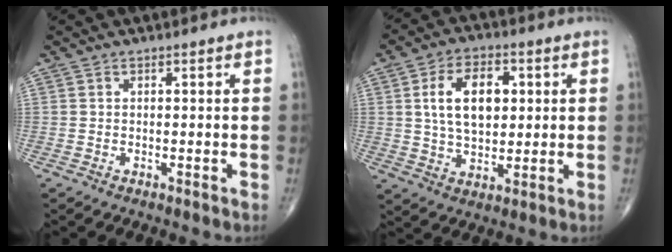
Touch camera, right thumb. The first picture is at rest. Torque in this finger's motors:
{"motor_torque": [0.58, 2.82, 1.33, 0.42, 0.29]}